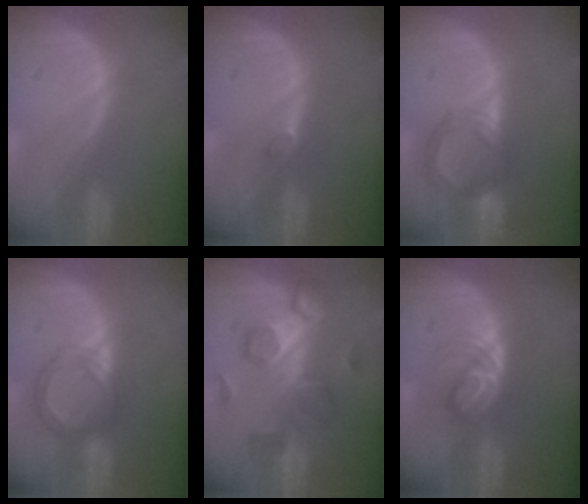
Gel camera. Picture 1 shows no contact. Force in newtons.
{"total": 1.2, "press": 1.2, "slide": 0.2}
{"total": 5.6, "press": 5.6, "slide": 0.4}
{"total": 5.3, "press": 5.3, "slide": 0.2}
{"total": 8.3, "press": 8.2, "slide": 1.4}
{"total": 5.9, "press": 5.1, "slide": 3.0}